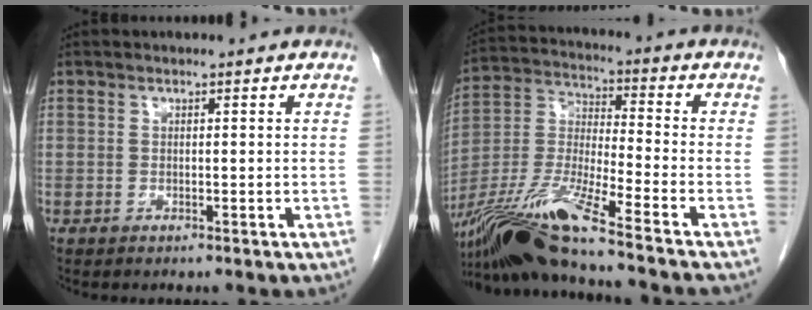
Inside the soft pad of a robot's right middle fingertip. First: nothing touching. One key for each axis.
{"total": 16.4, "fx": -12.7, "fy": -1.5, "fz": 10.3, "tx": -0.221, "ty": -0.023, "tz": -0.241}